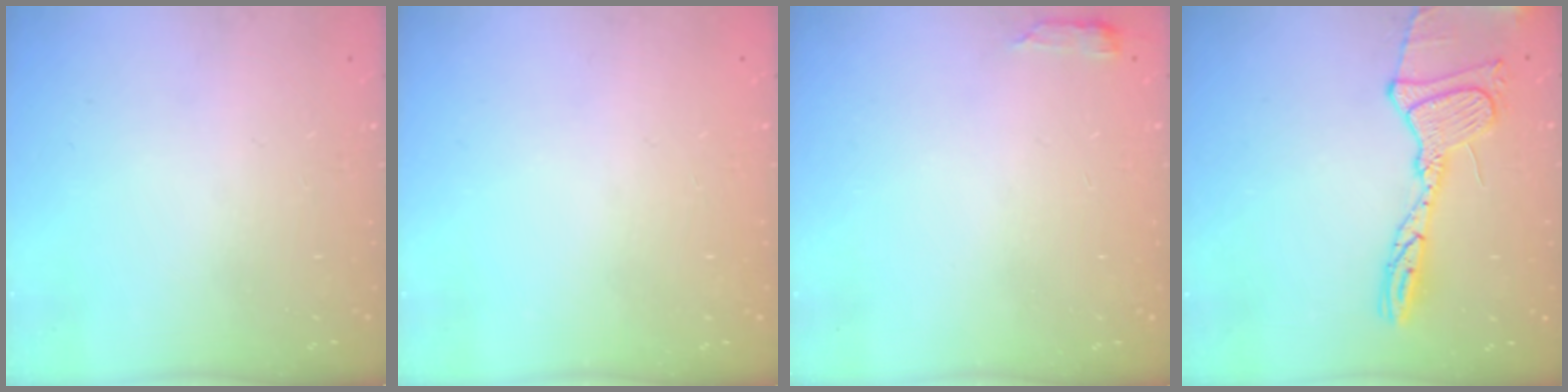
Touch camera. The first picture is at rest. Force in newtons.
{"total": 0.0}
{"total": 2.9, "press": 2.8, "slide": 0.6}
{"total": 17.1, "press": 17.1, "slide": 1.5}